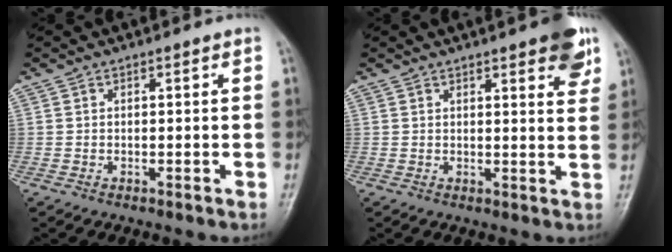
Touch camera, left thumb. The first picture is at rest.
{"total": 8.1, "force": [4.6, 2.2, 6.2], "torque": [-0.059, -0.017, 0.055]}